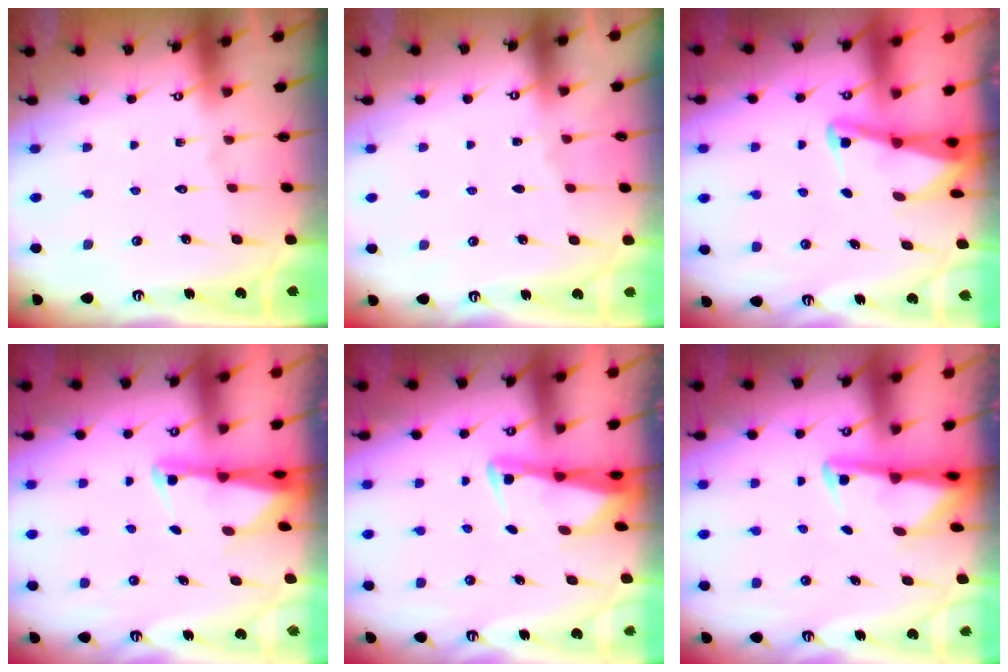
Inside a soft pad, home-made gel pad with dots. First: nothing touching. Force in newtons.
{"total": 2.5, "press": 2.5, "slide": 0.4}
{"total": 2.3, "press": 2.3, "slide": 0.3}
{"total": 2.6, "press": 2.6, "slide": 0.5}
{"total": 2.5, "press": 2.5, "slide": 0.5}
{"total": 3.0, "press": 2.9, "slide": 0.7}